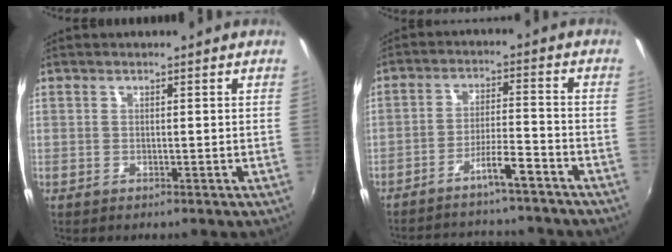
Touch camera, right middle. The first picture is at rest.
{"total": 12.5, "force": [-11.3, 1.4, 5.1], "torque": [-0.107, 0.016, -0.172]}